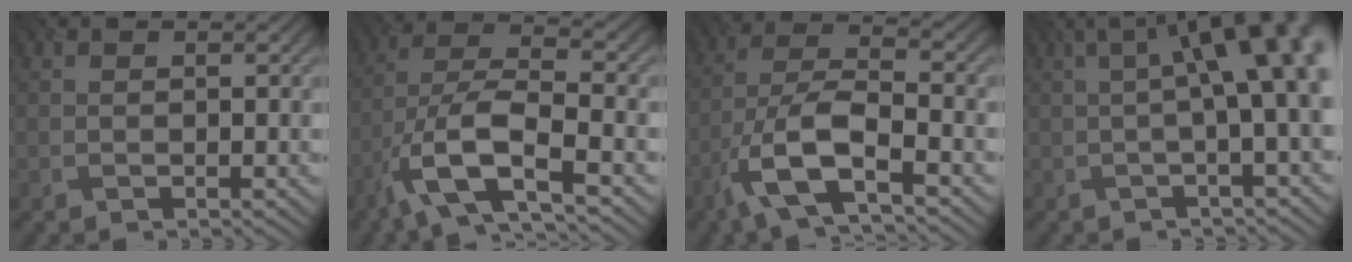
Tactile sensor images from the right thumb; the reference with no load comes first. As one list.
[{"total": 11.3, "force": [-5.9, 3.6, 8.9], "torque": [-0.182, -0.007, -0.117]}, {"total": 10.0, "force": [-5.4, 3.1, 7.8], "torque": [-0.161, 0.001, -0.113]}, {"total": 12.3, "force": [2.2, 3.5, 11.6], "torque": [-0.151, 0.030, 0.033]}]